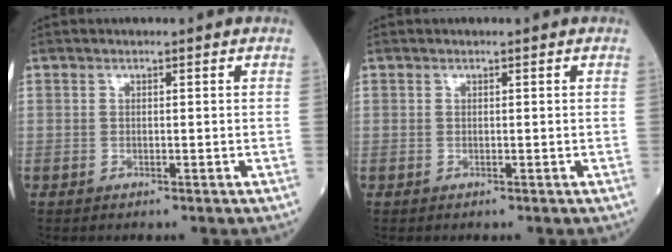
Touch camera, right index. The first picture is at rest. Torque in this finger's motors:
{"motor_torque": [0.04, 0.04, 0.00, -0.01]}